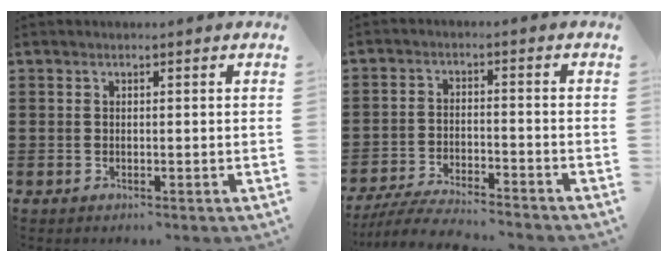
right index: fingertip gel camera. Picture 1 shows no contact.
{"total": 5.3, "force": [-5.0, 0.1, 1.5], "torque": [-0.038, -0.008, -0.102]}